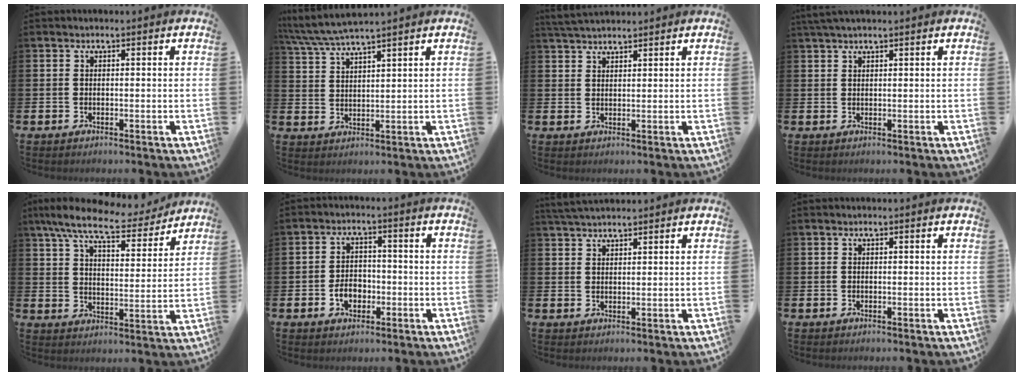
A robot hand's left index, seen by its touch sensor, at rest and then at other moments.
{"total": 4.7, "force": [4.4, -0.2, 1.5], "torque": [-0.044, -0.018, 0.078]}
{"total": 3.2, "force": [3.1, 0.6, 0.9], "torque": [-0.017, -0.010, 0.056]}
{"total": 1.8, "force": [1.6, 0.2, 0.9], "torque": [-0.013, 0.001, 0.027]}
{"total": 9.7, "force": [8.6, 2.0, 4.0], "torque": [-0.096, -0.047, 0.148]}
{"total": 3.7, "force": [-1.3, 2.8, 2.0], "torque": [-0.019, -0.005, -0.033]}
{"total": 3.2, "force": [3.0, 0.6, 0.8], "torque": [-0.016, -0.008, 0.055]}
{"total": 0.0}